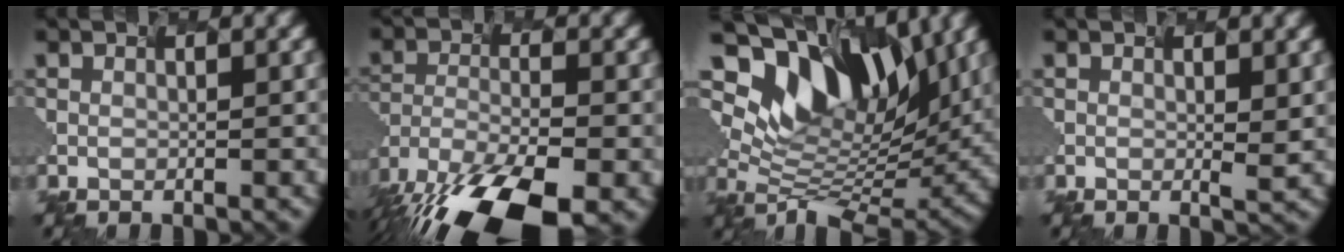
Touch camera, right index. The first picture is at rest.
{"total": 13.2, "force": [-9.5, 4.7, 7.9], "torque": [-0.178, -0.037, -0.148]}
{"total": 9.9, "force": [5.2, 5.0, 6.8], "torque": [-0.117, -0.004, 0.112]}
{"total": 1.0, "force": [0.6, -0.1, 0.9], "torque": [-0.019, -0.008, 0.018]}